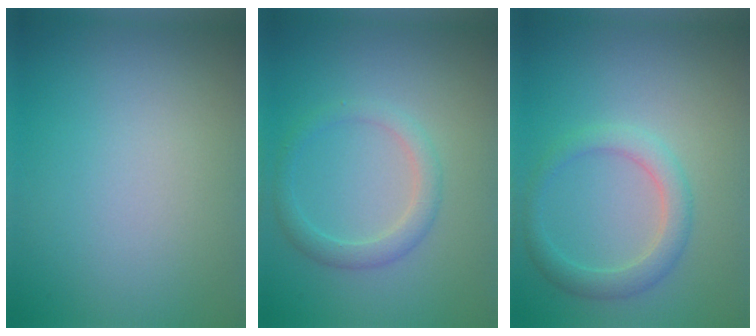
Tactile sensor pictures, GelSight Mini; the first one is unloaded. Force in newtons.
{"total": 2.2, "press": 2.2, "slide": 0.2}
{"total": 2.7, "press": 2.7, "slide": 0.2}